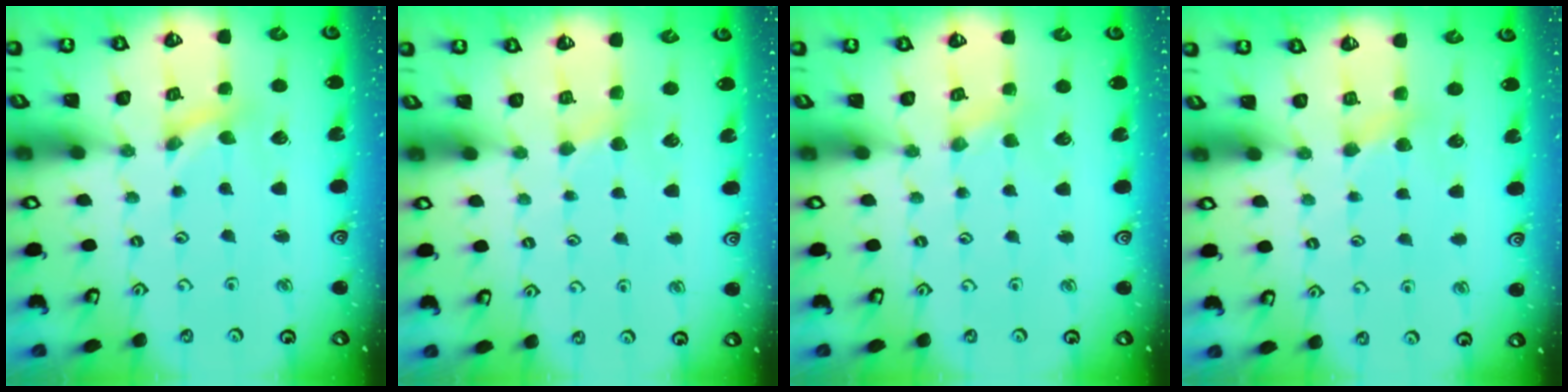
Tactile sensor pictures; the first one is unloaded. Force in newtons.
{"total": 2.8, "press": 2.8, "slide": 0.3}
{"total": 1.5, "press": 1.5, "slide": 0.3}
{"total": 3.0, "press": 2.9, "slide": 0.3}